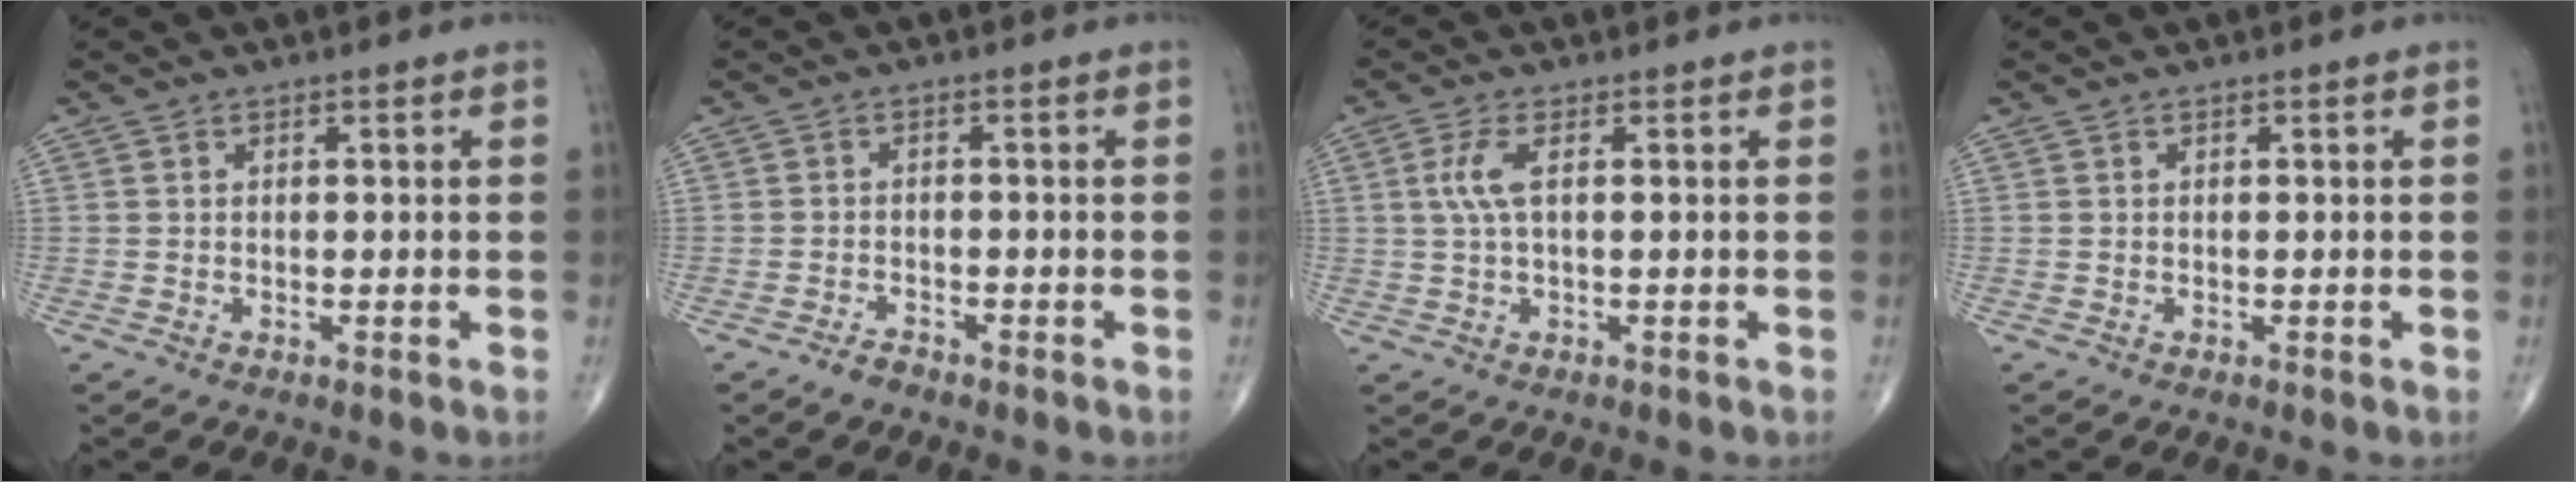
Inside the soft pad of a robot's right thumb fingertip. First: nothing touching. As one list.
[{"total": 1.8, "force": [-1.6, 0.8, 0.6], "torque": [-0.014, 0.006, -0.028]}, {"total": 3.9, "force": [0.7, 1.1, 3.7], "torque": [-0.101, 0.009, 0.014]}, {"total": 0.0}]